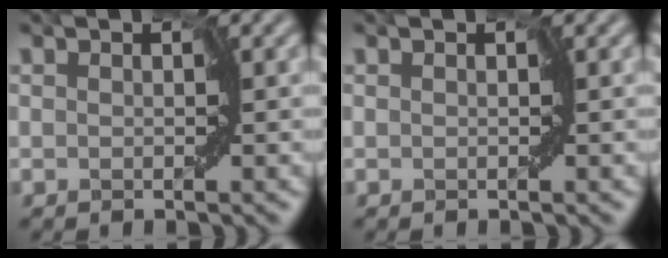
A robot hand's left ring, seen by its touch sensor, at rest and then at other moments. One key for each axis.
{"total": 0.0}